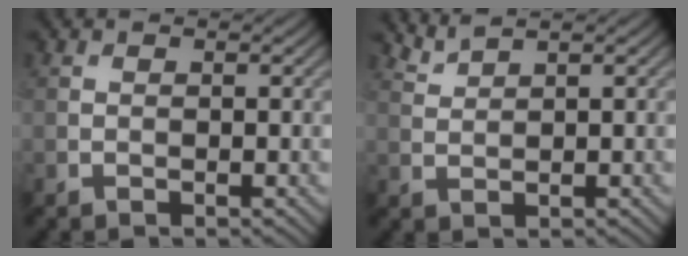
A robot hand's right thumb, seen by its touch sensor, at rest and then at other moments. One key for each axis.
{"total": 2.0, "fx": 1.8, "fy": 0.2, "fz": 0.8, "tx": -0.021, "ty": 0.006, "tz": 0.045}